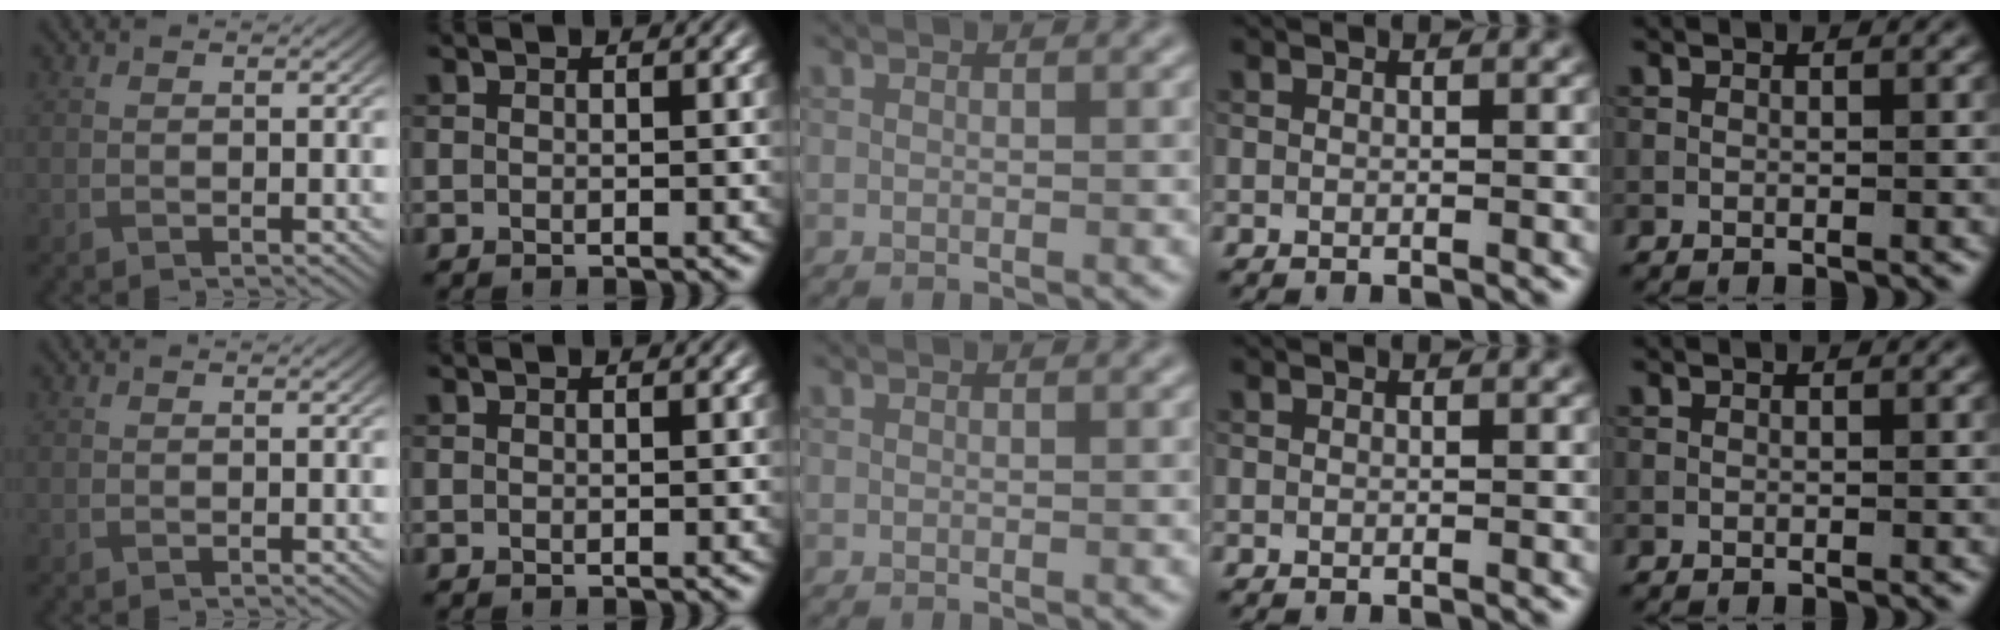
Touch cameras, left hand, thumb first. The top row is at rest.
{}